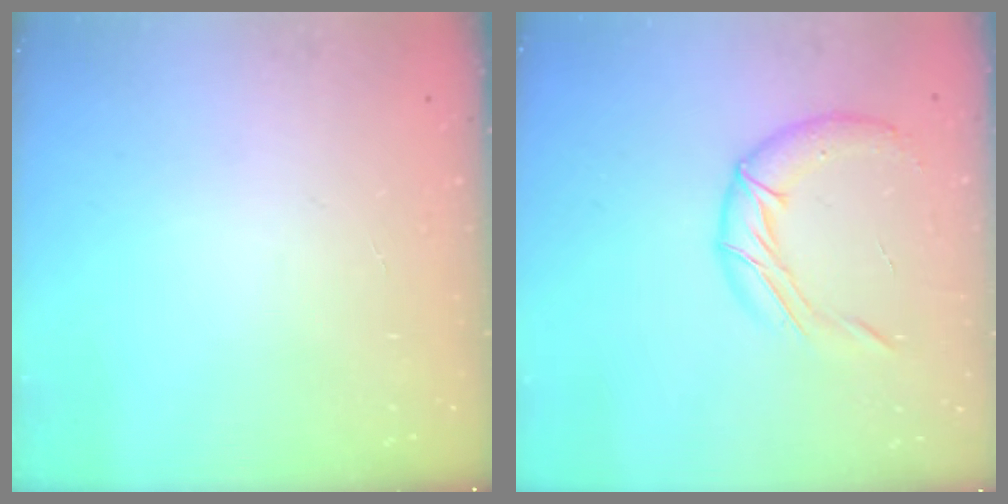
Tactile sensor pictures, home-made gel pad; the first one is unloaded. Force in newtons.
{"total": 10.3, "press": 10.3, "slide": 1.3}